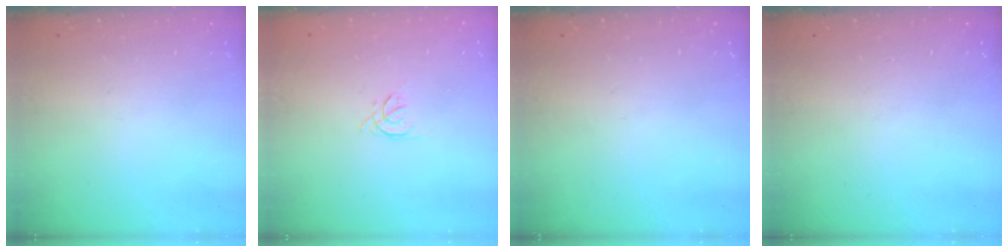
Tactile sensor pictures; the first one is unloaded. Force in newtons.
{"total": 2.4, "press": 2.3, "slide": 0.6}
{"total": 0.0}
{"total": 0.0}